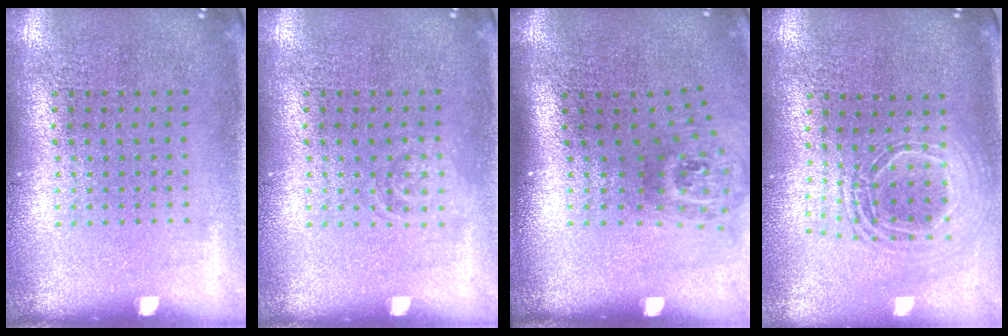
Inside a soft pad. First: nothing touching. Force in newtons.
{"total": 1.0, "press": 1.0, "slide": 0.2}
{"total": 1.9, "press": 1.2, "slide": 1.4}
{"total": 1.9, "press": 1.5, "slide": 1.1}